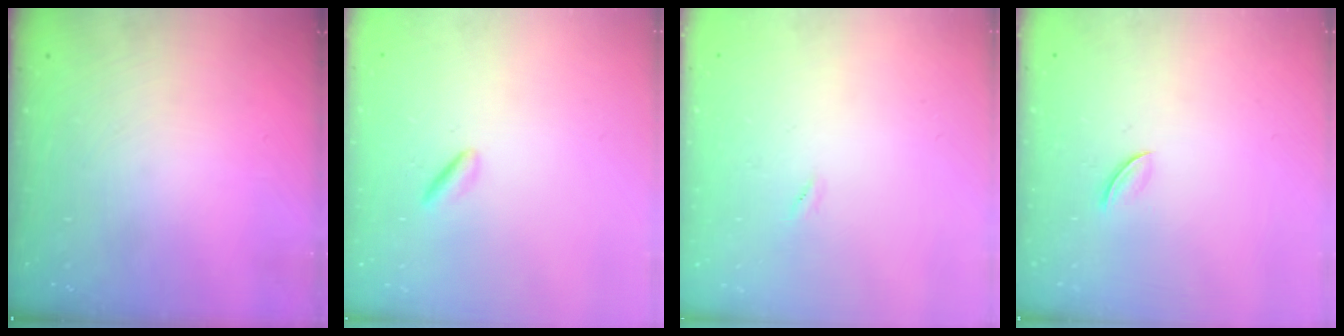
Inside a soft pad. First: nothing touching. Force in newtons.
{"total": 1.6, "press": 1.4, "slide": 0.7}
{"total": 0.5, "press": 0.3, "slide": 0.4}
{"total": 2.8, "press": 2.7, "slide": 0.9}